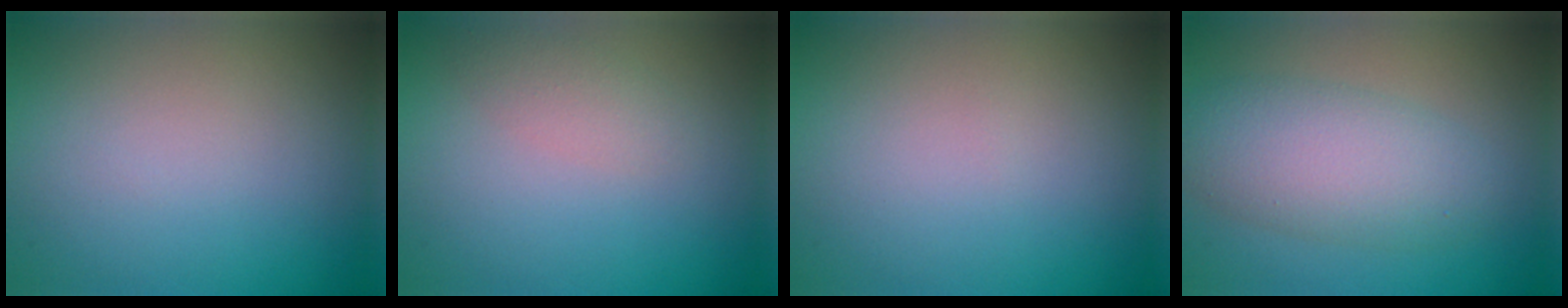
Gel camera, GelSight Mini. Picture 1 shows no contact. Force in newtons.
{"total": 1.8, "press": 1.8, "slide": 0.1}
{"total": 0.0}
{"total": 5.9, "press": 5.9, "slide": 0.1}